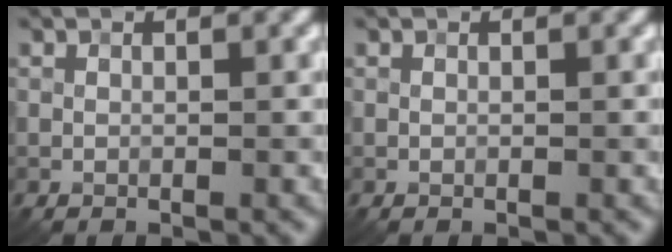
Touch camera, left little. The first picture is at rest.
{"total": 0.0}